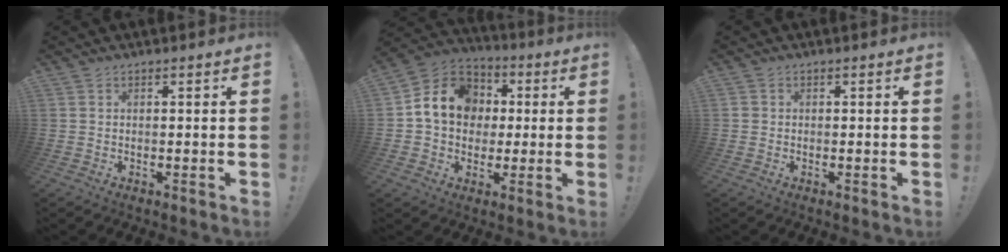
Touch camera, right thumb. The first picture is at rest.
{"total": 14.6, "force": [2.3, 12.4, 7.4], "torque": [-0.099, 0.007, 0.052]}
{"total": 0.8, "force": [0.0, 0.8, -0.1], "torque": [0.000, 0.003, 0.001]}